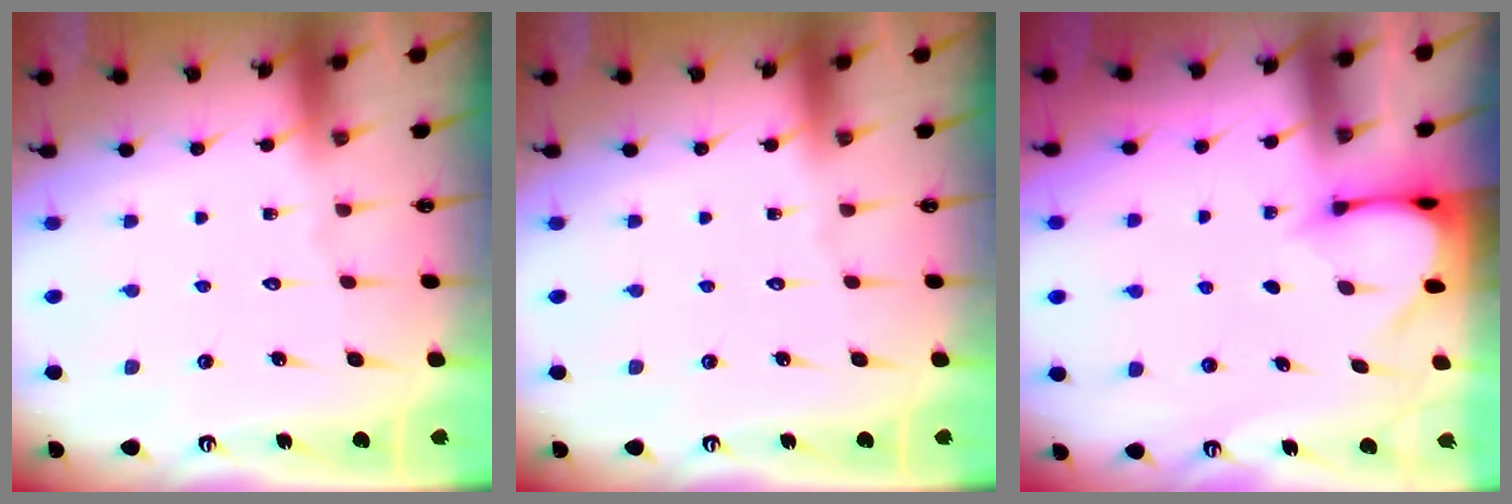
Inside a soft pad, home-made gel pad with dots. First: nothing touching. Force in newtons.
{"total": 0.0}
{"total": 3.2, "press": 3.2, "slide": 0.3}